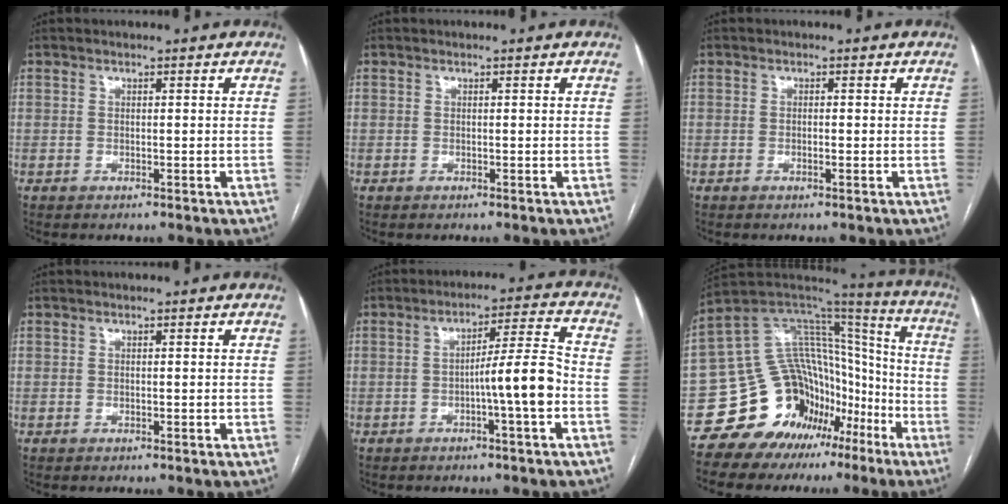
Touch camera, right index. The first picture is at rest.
{"total": 0.0}
{"total": 0.7, "force": [-0.2, 0.2, 0.6], "torque": [-0.012, -0.001, -0.003]}
{"total": 0.0}
{"total": 7.9, "force": [-2.3, -0.5, 7.5], "torque": [-0.117, 0.012, -0.035]}
{"total": 19.0, "force": [-10.9, 14.0, 6.9], "torque": [-0.098, 0.122, -0.169]}